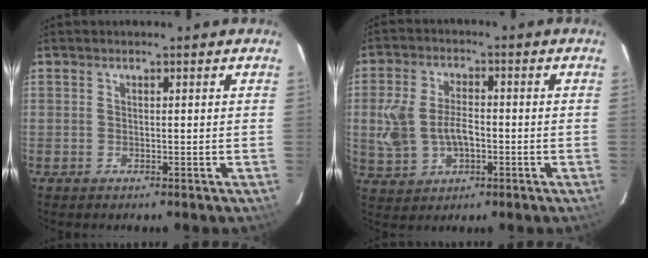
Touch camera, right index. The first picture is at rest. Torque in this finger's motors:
{"motor_torque": [0.17, 0.09, 0.15, 0.10]}